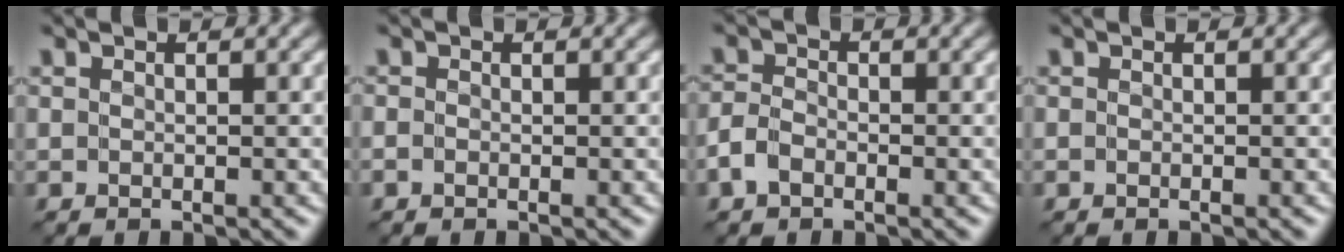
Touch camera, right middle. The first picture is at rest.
{"total": 0.0}
{"total": 1.8, "force": [-1.1, 1.1, 0.9], "torque": [-0.018, 0.006, -0.030]}
{"total": 0.0}